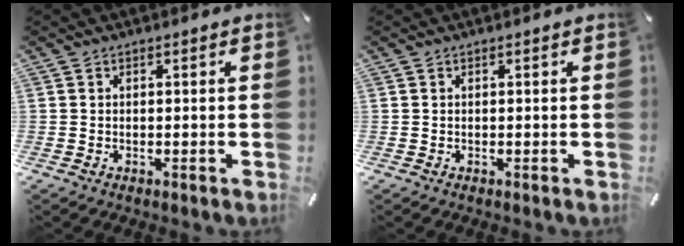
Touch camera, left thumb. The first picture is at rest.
{"total": 0.0}